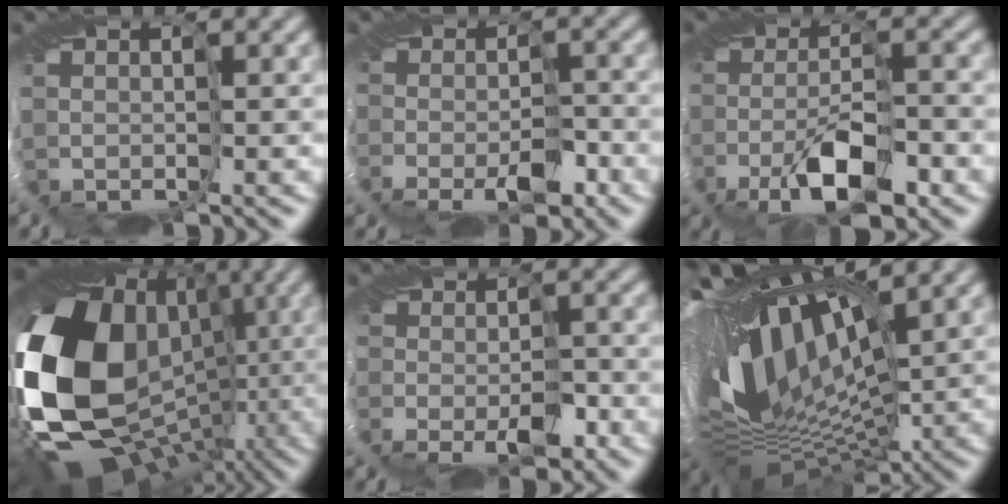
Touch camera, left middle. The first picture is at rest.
{"total": 1.6, "force": [-1.4, 0.4, 0.5], "torque": [0.008, -0.003, -0.025]}
{"total": 4.4, "force": [-2.4, 0.8, 3.6], "torque": [-0.062, -0.004, -0.042]}
{"total": 16.9, "force": [-2.7, 12.6, 11.0], "torque": [-0.218, -0.020, -0.051]}
{"total": 1.2, "force": [-1.2, 0.2, 0.3], "torque": [0.009, -0.004, -0.020]}
{"total": 15.2, "force": [0.8, 7.3, 13.3], "torque": [-0.232, -0.016, 0.022]}